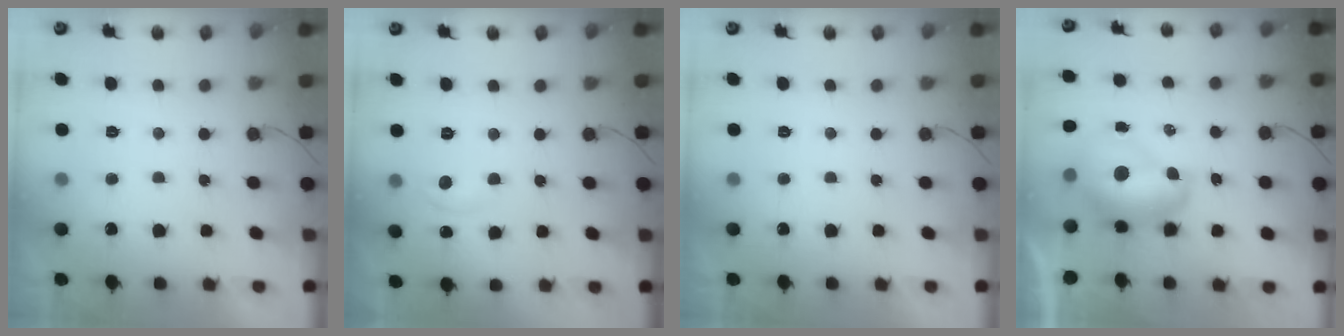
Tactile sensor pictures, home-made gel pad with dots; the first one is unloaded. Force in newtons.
{"total": 3.1, "press": 3.1, "slide": 0.2}
{"total": 0.0}
{"total": 8.7, "press": 8.6, "slide": 0.9}